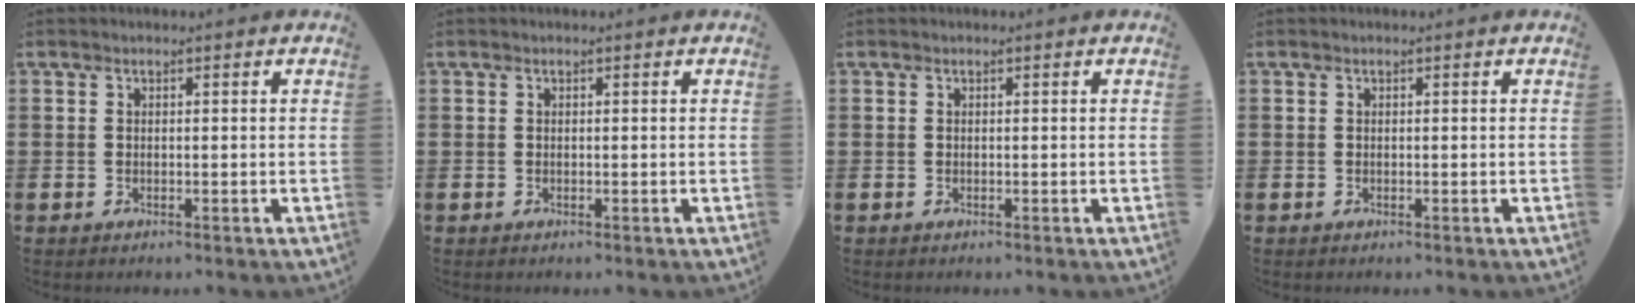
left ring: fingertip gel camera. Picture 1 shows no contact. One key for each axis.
{"total": 0.0}
{"total": 0.0}
{"total": 0.0}